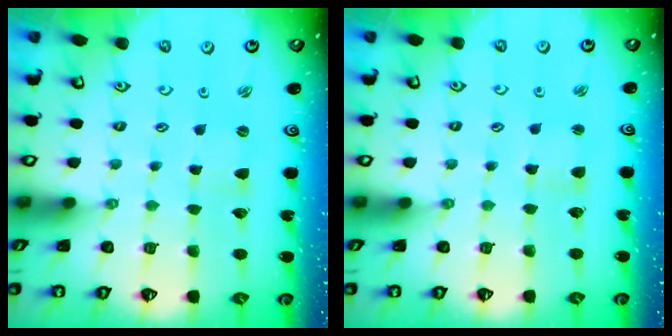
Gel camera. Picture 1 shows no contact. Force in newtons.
{"total": 1.7, "press": 1.7, "slide": 0.2}